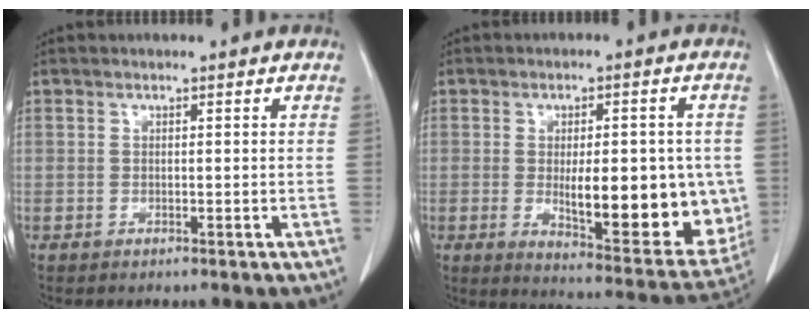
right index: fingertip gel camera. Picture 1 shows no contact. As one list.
[{"total": 18.2, "force": [-1.8, 6.0, 17.0], "torque": [-0.201, -0.010, 0.000]}]